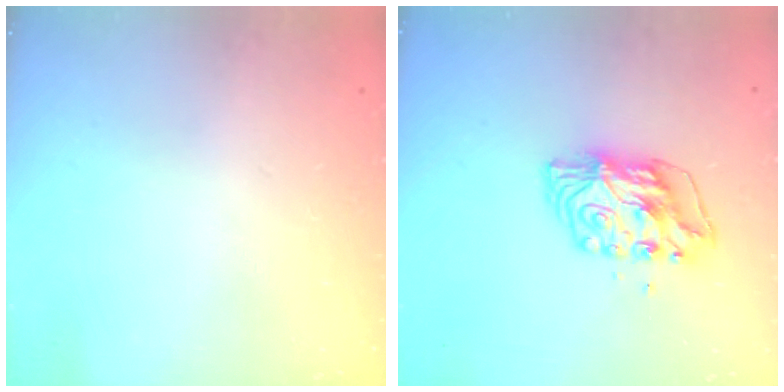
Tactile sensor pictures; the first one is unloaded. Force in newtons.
{"total": 7.0, "press": 7.0, "slide": 0.6}